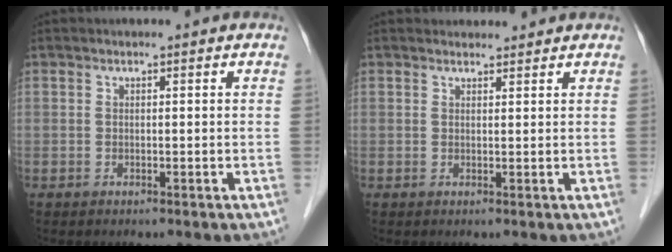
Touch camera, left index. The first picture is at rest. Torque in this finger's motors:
{"motor_torque": [0.28, -0.27, 0.09, 0.00]}